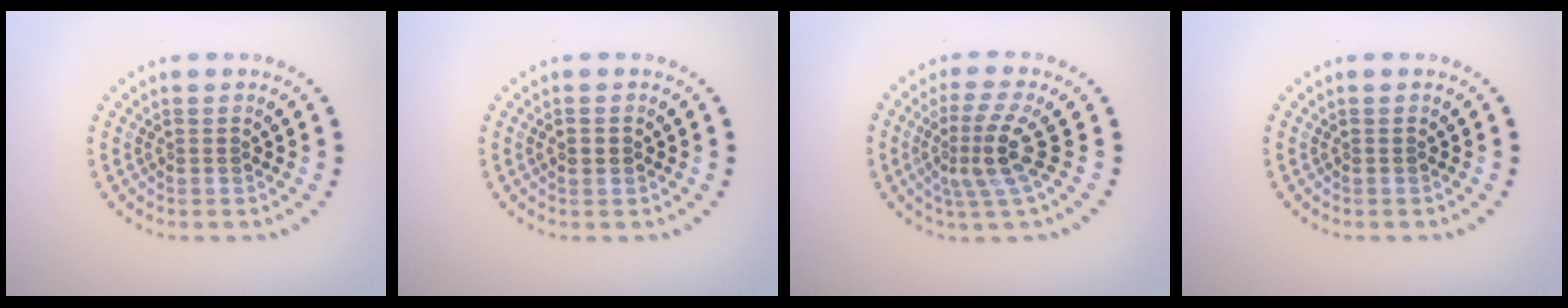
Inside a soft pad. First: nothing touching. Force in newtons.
{"total": 1.5, "press": 1.5, "slide": 0.1}
{"total": 3.8, "press": 2.6, "slide": 2.7}
{"total": 0.0}